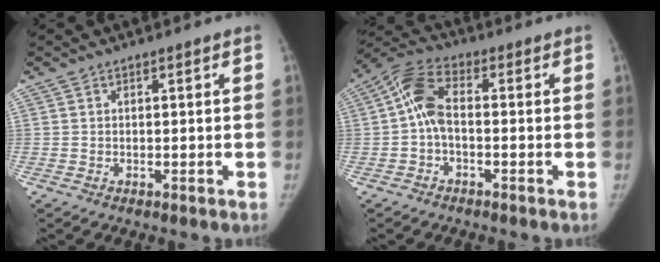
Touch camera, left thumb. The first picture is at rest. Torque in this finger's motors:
{"motor_torque": [-0.35, 0.78, -0.20, 0.03, 0.09]}